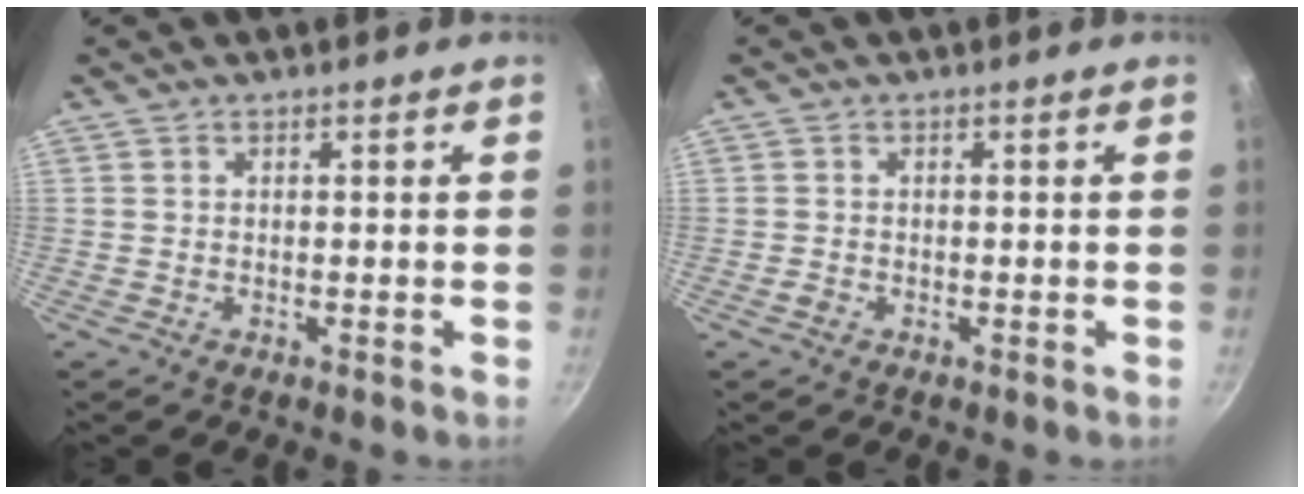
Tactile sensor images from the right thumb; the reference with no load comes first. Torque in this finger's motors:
{"motor_torque": [0.23, 0.12, -0.26, 0.13, -0.01]}